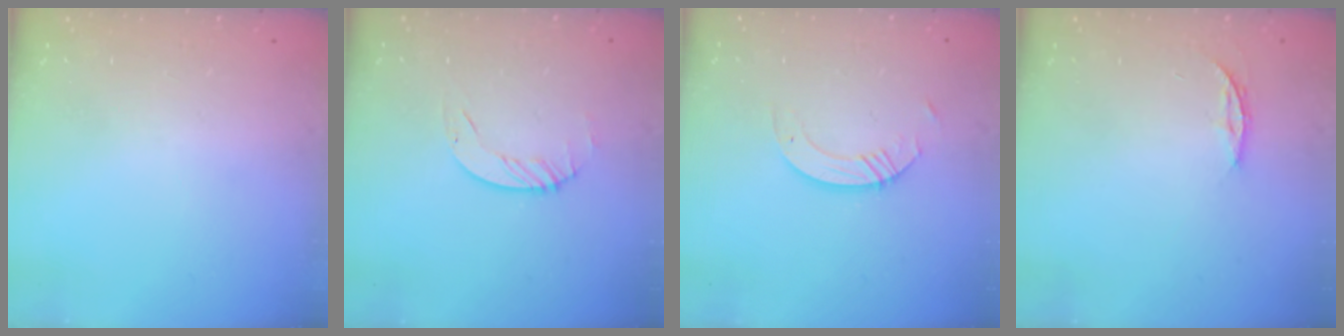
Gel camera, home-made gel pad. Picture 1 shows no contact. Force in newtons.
{"total": 1.9, "press": 1.9, "slide": 0.2}
{"total": 3.4, "press": 3.4, "slide": 0.3}
{"total": 3.6, "press": 3.6, "slide": 0.3}